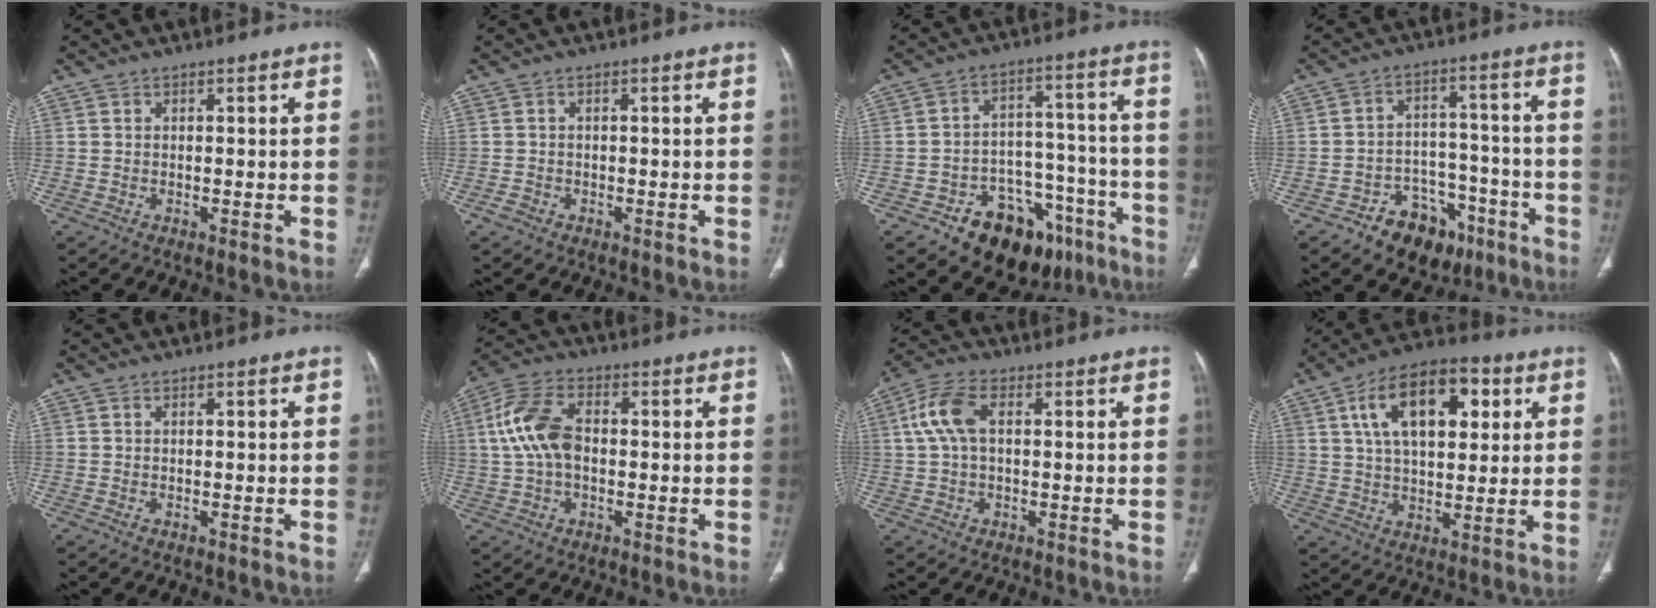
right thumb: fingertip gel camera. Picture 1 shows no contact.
{"total": 1.2, "force": [-0.7, 0.9, 0.4], "torque": [-0.009, 0.003, -0.013]}
{"total": 17.7, "force": [-11.0, 10.9, 8.6], "torque": [-0.070, 0.101, -0.154]}
{"total": 11.3, "force": [-7.1, 7.7, 4.3], "torque": [-0.022, 0.070, -0.099]}
{"total": 0.0}
{"total": 10.6, "force": [0.5, 6.5, 8.4], "torque": [-0.178, 0.023, 0.006]}
{"total": 7.6, "force": [1.3, 4.1, 6.2], "torque": [-0.140, 0.022, 0.025]}
{"total": 17.3, "force": [5.9, 9.3, 13.4], "torque": [-0.190, 0.003, 0.094]}